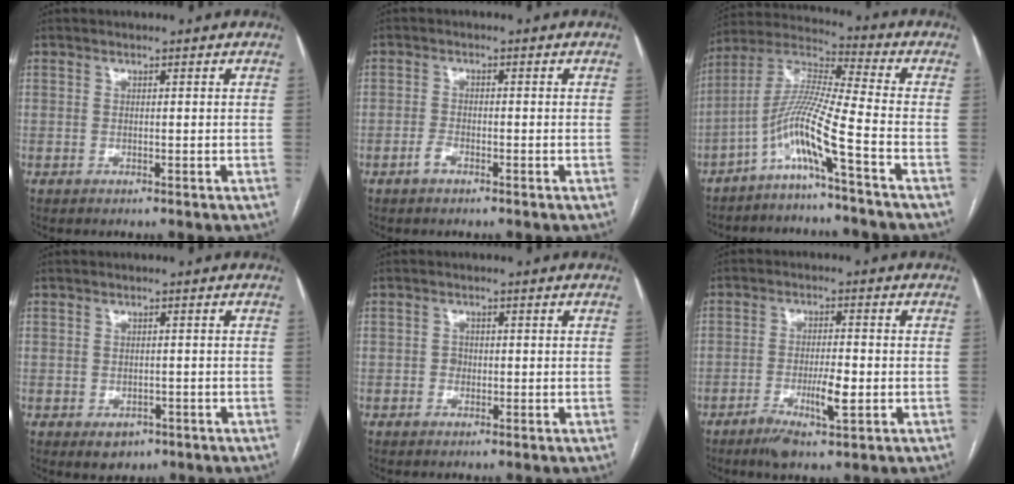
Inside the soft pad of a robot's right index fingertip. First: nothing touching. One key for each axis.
{"total": 1.7, "fx": -1.2, "fy": 0.7, "fz": 1.0, "tx": -0.019, "ty": 0.002, "tz": -0.024}
{"total": 10.1, "fx": -5.4, "fy": -1.9, "fz": 8.4, "tx": -0.179, "ty": 0.006, "tz": -0.111}
{"total": 2.9, "fx": -1.4, "fy": 2.2, "fz": 1.3, "tx": -0.012, "ty": 0.000, "tz": -0.008}
{"total": 1.2, "fx": -0.3, "fy": 1.0, "fz": 0.5, "tx": -0.004, "ty": 0.005, "tz": -0.005}
{"total": 6.3, "fx": -2.5, "fy": 0.9, "fz": 5.7, "tx": -0.109, "ty": -0.006, "tz": -0.040}